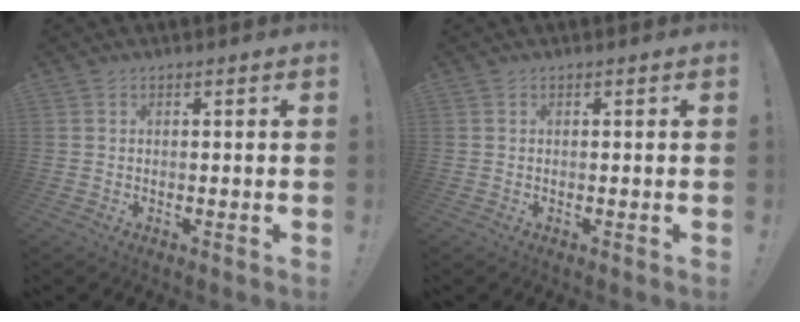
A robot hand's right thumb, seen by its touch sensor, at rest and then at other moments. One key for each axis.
{"total": 0.0}